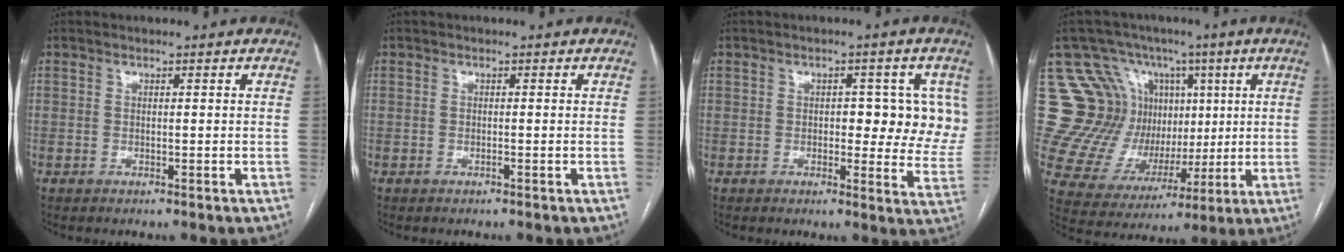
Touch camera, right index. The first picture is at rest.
{"total": 0.0}
{"total": 8.1, "force": [1.5, 4.3, 6.7], "torque": [-0.052, 0.011, 0.014]}
{"total": 19.1, "force": [5.3, 17.3, 6.2], "torque": [-0.122, 0.085, 0.122]}